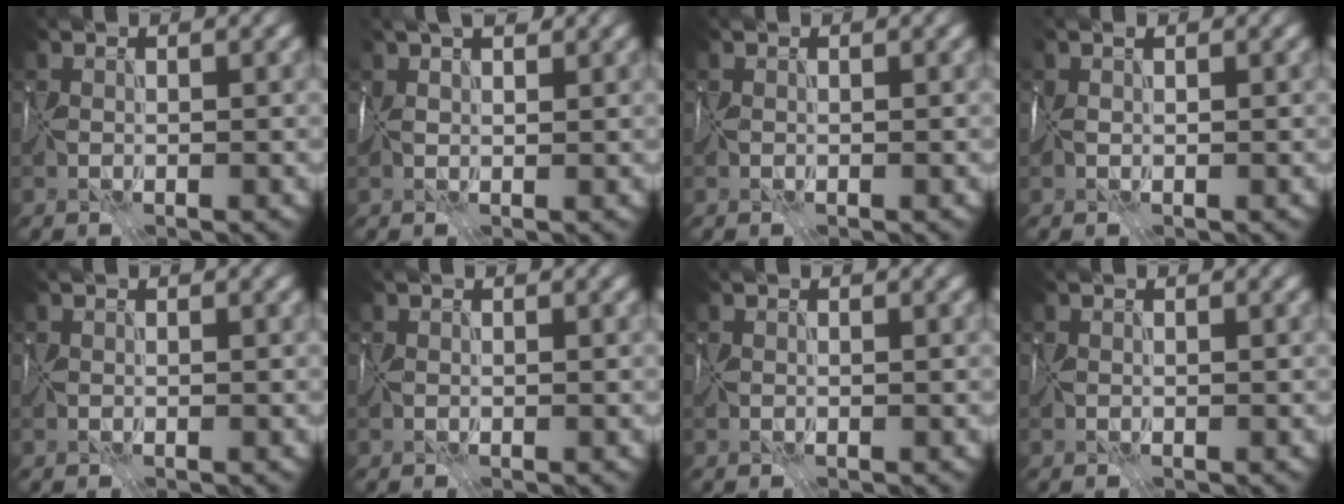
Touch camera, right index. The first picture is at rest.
{"total": 3.3, "force": [2.1, 1.2, 2.2], "torque": [-0.033, 0.013, 0.031]}
{"total": 0.0}
{"total": 0.6, "force": [0.3, 0.2, 0.5], "torque": [-0.011, 0.004, 0.002]}
{"total": 0.0}
{"total": 0.0}
{"total": 0.0}
{"total": 0.0}